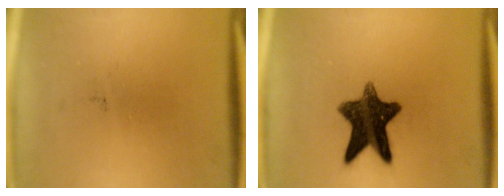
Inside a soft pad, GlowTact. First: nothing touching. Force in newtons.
{"total": 11.8}